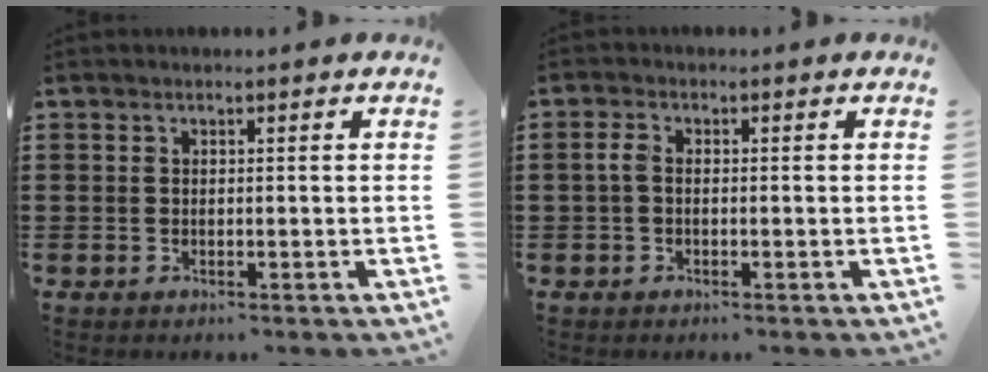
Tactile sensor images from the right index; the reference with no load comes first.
{"total": 1.5, "force": [-0.2, 0.5, 1.4], "torque": [-0.032, -0.001, -0.006]}